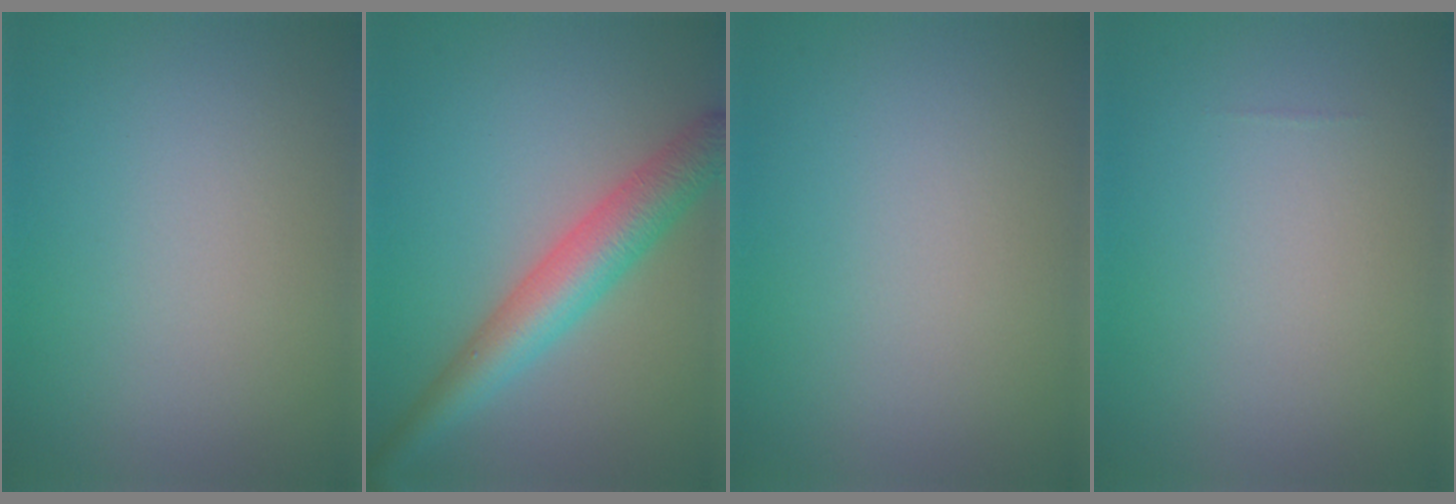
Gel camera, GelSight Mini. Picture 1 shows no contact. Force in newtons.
{"total": 5.6, "press": 5.5, "slide": 0.2}
{"total": 0.0}
{"total": 0.0}